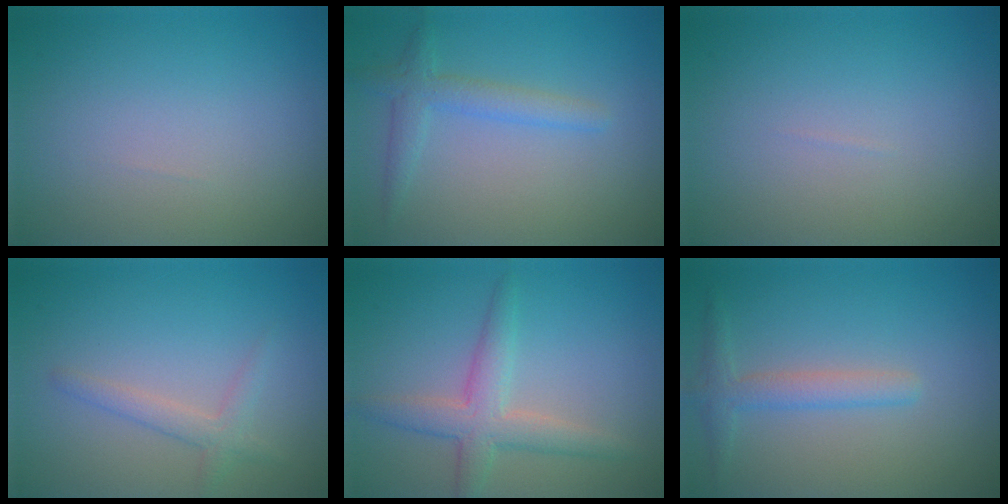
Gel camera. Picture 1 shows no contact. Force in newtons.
{"total": 2.4, "press": 2.4, "slide": 0.2}
{"total": 0.0}
{"total": 1.9, "press": 1.9, "slide": 0.1}
{"total": 3.6, "press": 3.6, "slide": 0.1}
{"total": 2.2, "press": 2.2, "slide": 0.1}